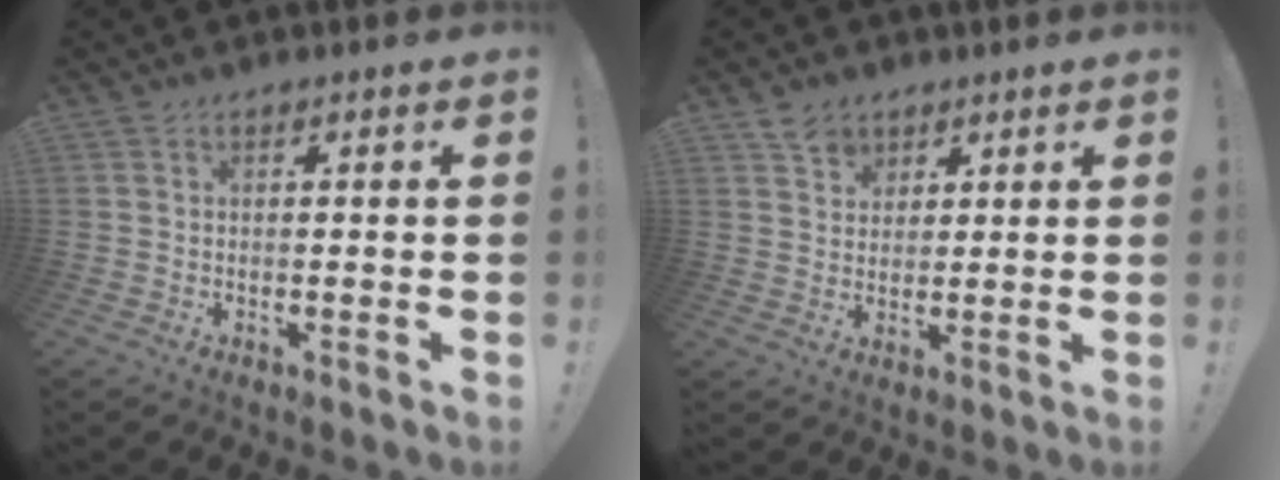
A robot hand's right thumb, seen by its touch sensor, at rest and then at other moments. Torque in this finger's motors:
{"motor_torque": [0.03, 1.13, 0.21, 0.52, 0.00]}